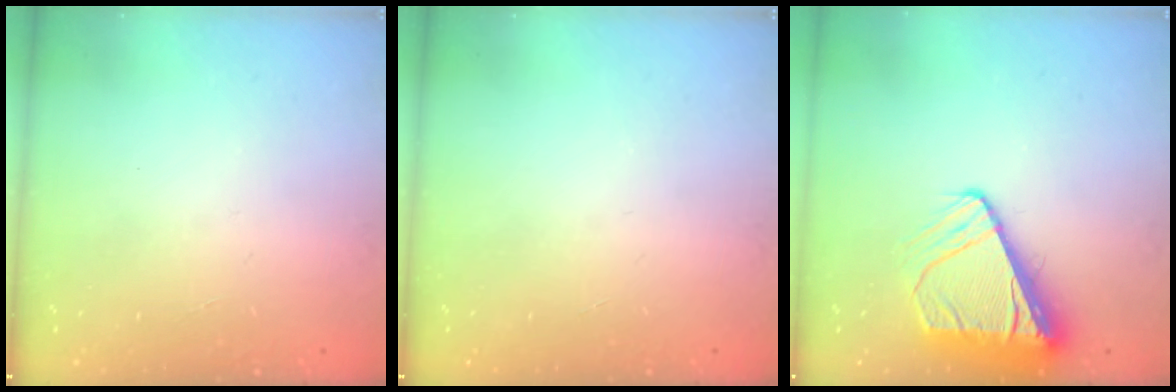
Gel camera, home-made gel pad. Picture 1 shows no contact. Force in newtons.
{"total": 0.0}
{"total": 9.2, "press": 9.1, "slide": 1.1}